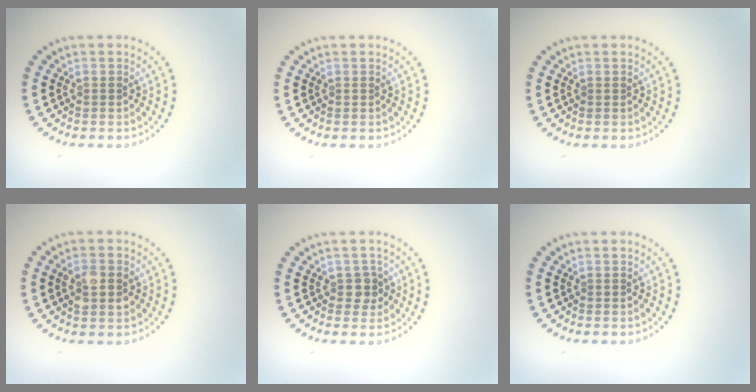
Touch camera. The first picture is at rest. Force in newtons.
{"total": 0.0}
{"total": 0.0}
{"total": 2.7, "press": 2.7, "slide": 0.2}
{"total": 1.5, "press": 1.4, "slide": 0.5}
{"total": 0.0}